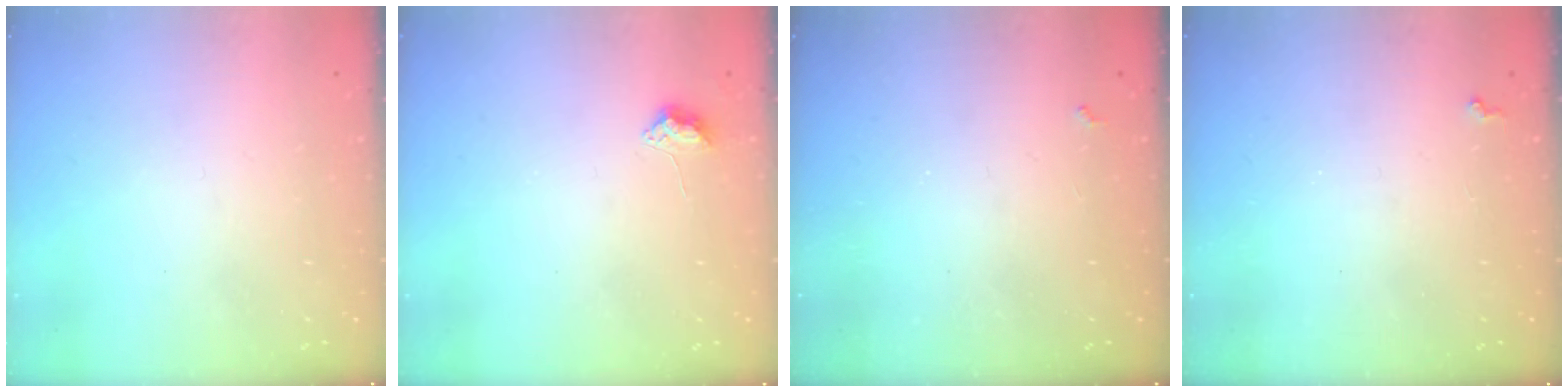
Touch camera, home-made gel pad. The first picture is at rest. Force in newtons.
{"total": 3.8, "press": 3.8, "slide": 0.5}
{"total": 3.5, "press": 3.5, "slide": 0.5}
{"total": 0.8, "press": 0.8, "slide": 0.3}